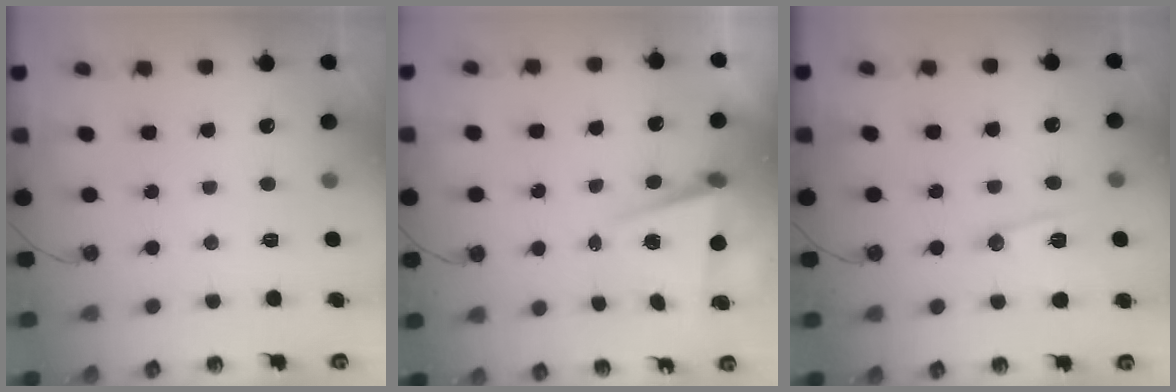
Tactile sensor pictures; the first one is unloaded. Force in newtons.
{"total": 6.4, "press": 6.1, "slide": 2.0}
{"total": 10.9, "press": 10.9, "slide": 0.7}